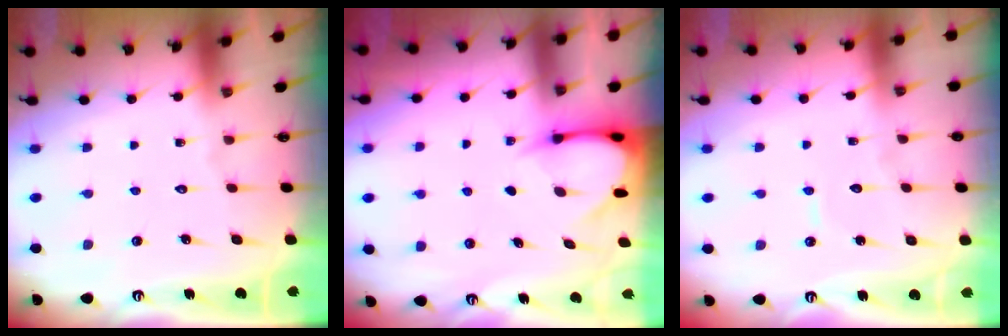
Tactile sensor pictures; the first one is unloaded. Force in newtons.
{"total": 3.8, "press": 3.8, "slide": 0.4}
{"total": 5.3, "press": 5.2, "slide": 0.5}